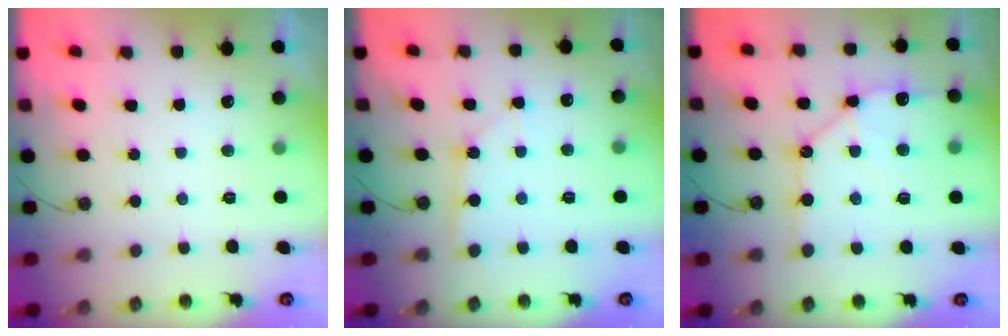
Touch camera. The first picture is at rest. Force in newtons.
{"total": 2.5, "press": 2.5, "slide": 0.3}
{"total": 12.2, "press": 12.1, "slide": 1.6}